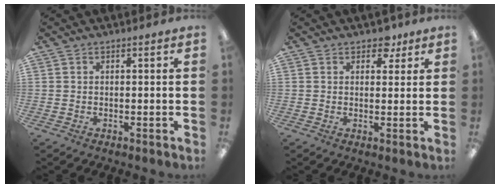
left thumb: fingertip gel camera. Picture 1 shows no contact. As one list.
[{"total": 4.6, "force": [3.2, 2.7, 2.0], "torque": [-0.014, -0.008, 0.052]}]